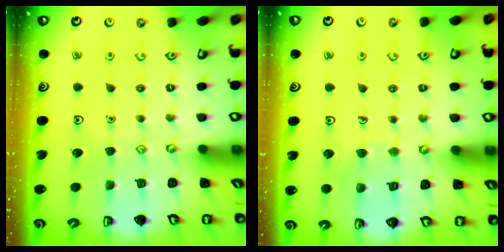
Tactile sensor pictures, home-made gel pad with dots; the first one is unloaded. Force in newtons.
{"total": 5.8, "press": 5.7, "slide": 0.6}